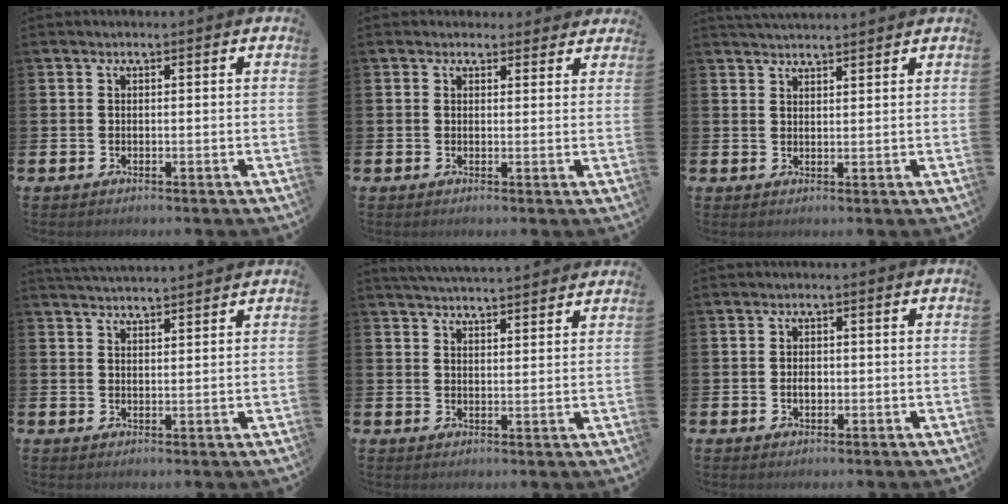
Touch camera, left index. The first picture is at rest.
{"total": 2.0, "force": [1.8, 0.8, -0.1], "torque": [0.016, -0.006, 0.029]}
{"total": 2.7, "force": [2.7, 0.1, 0.1], "torque": [-0.005, -0.011, 0.049]}
{"total": 3.3, "force": [3.3, -0.1, 0.0], "torque": [-0.005, -0.018, 0.061]}
{"total": 4.4, "force": [4.4, 0.0, 0.2], "torque": [-0.011, -0.024, 0.081]}
{"total": 1.7, "force": [-0.2, 1.1, 1.3], "torque": [-0.010, 0.000, -0.008]}